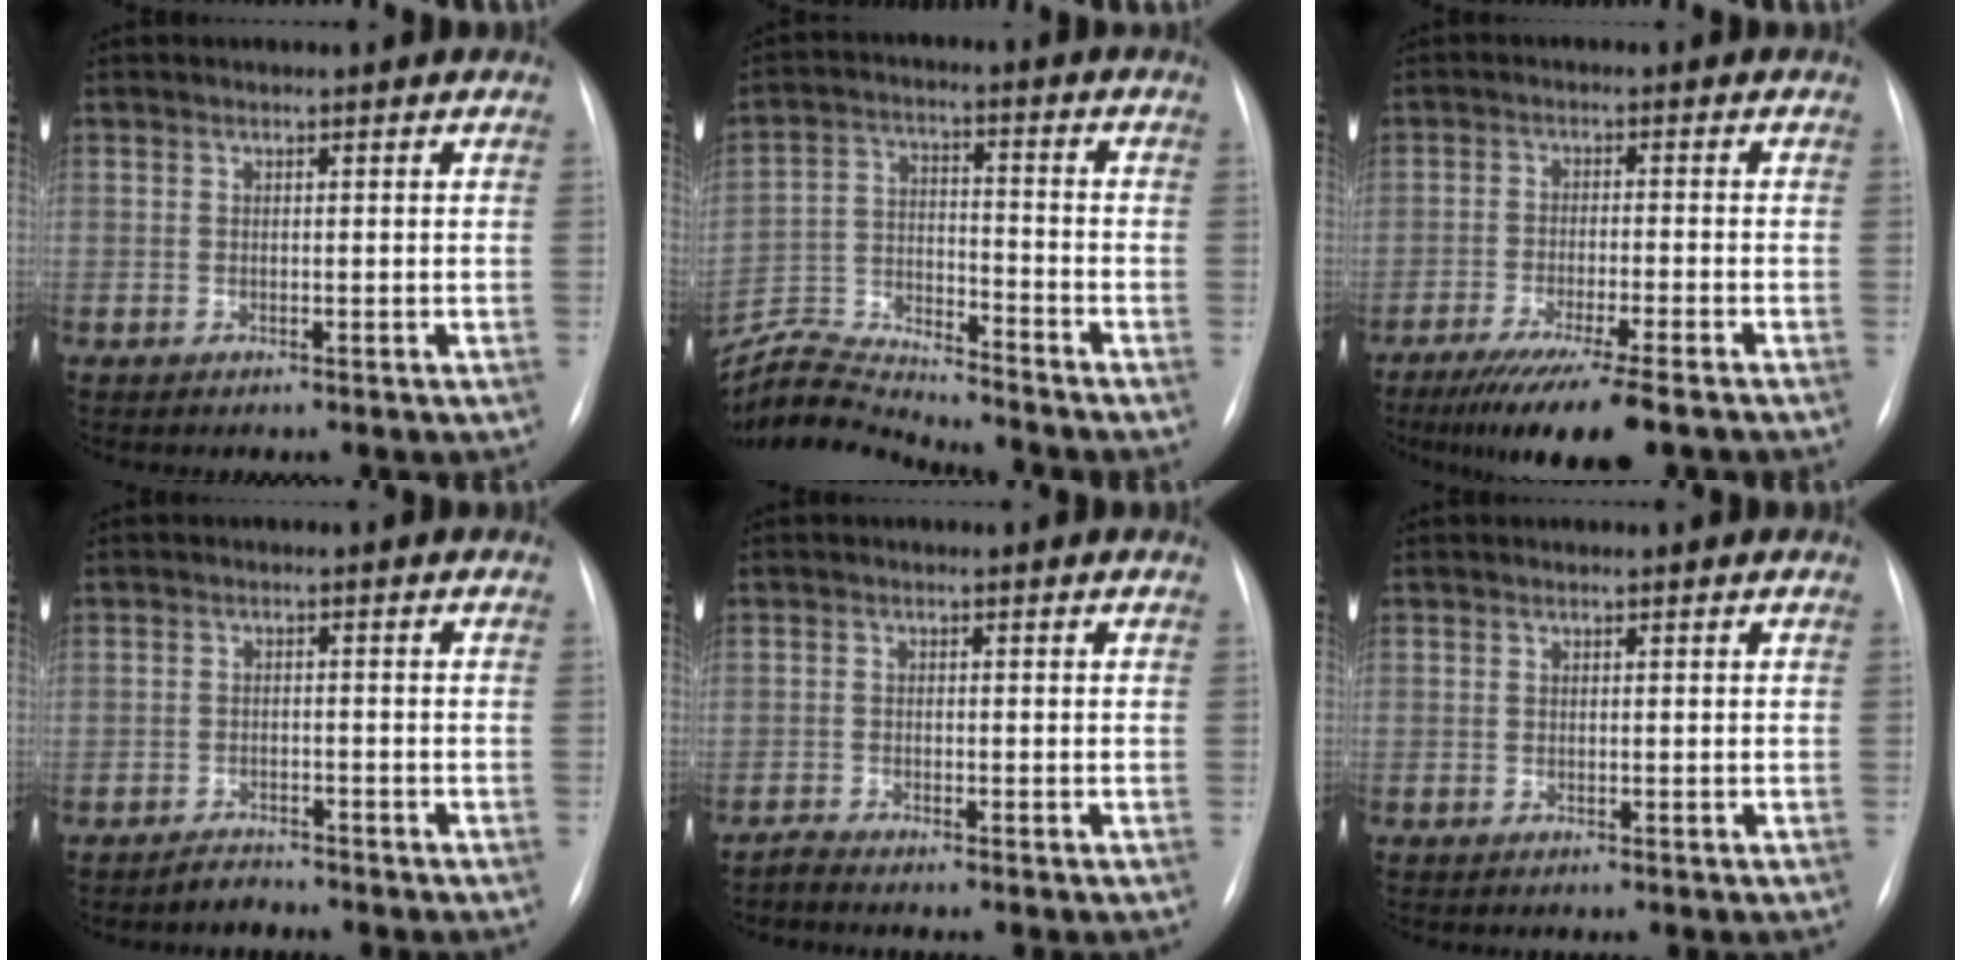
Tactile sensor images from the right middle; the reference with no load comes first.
{"total": 11.3, "force": [-11.2, -0.9, 0.9], "torque": [-0.019, 0.016, -0.208]}
{"total": 11.5, "force": [-8.5, 0.3, 7.7], "torque": [-0.124, -0.032, -0.131]}
{"total": 1.9, "force": [-1.8, 0.5, -0.2], "torque": [-0.003, -0.005, -0.028]}
{"total": 1.2, "force": [-1.2, -0.3, 0.0], "torque": [-0.002, -0.004, -0.024]}
{"total": 0.0}